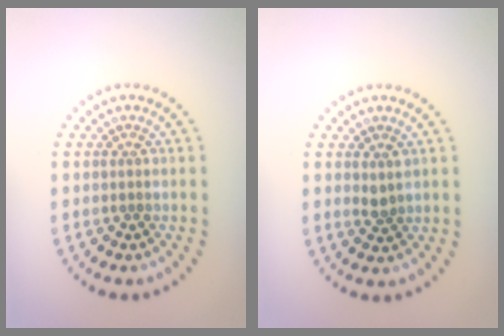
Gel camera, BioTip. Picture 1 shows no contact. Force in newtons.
{"total": 0.9, "press": 0.8, "slide": 0.3}